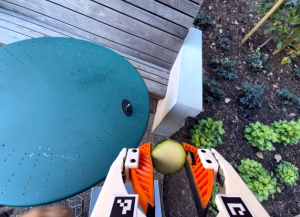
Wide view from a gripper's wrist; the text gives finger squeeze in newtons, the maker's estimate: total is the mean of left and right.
{"total": 10.8, "left": 10.6, "right": 11.0}